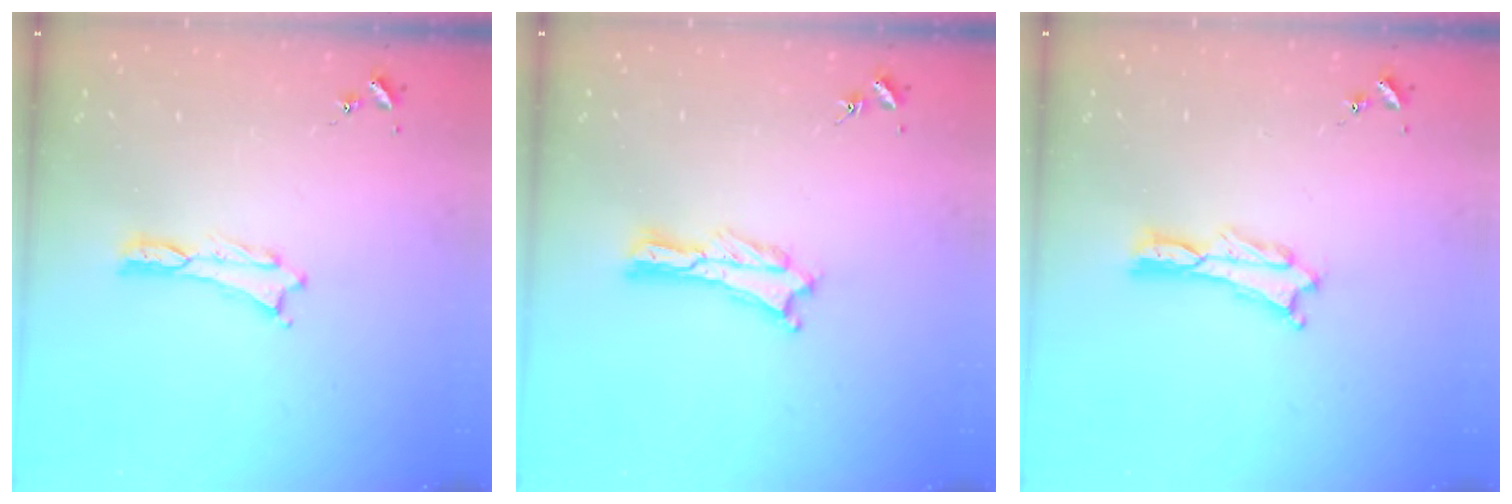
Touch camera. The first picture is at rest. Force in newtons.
{"total": 0.7, "press": 0.7, "slide": 0.2}
{"total": 0.8, "press": 0.7, "slide": 0.2}